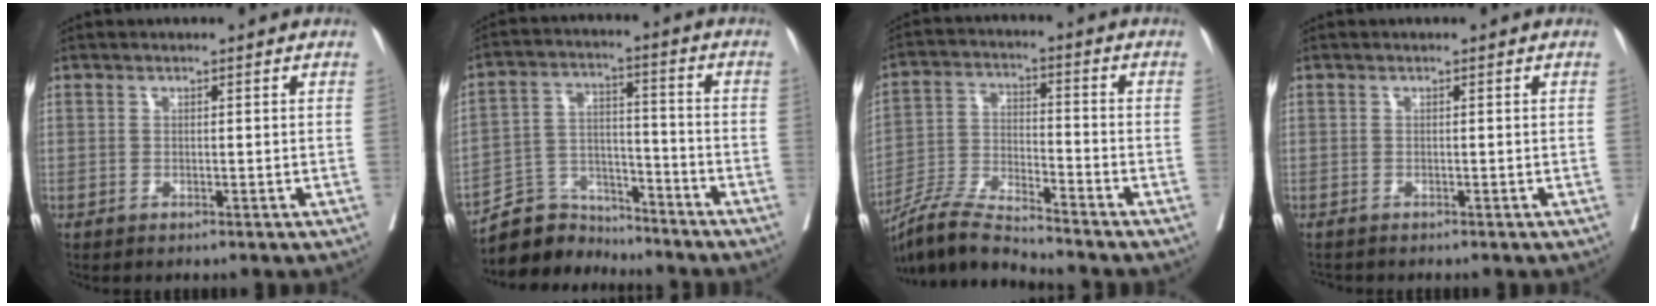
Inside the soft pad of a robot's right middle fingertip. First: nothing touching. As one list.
[{"total": 8.4, "force": [-8.0, 2.6, -0.3], "torque": [0.006, 0.029, -0.148]}, {"total": 9.3, "force": [-8.8, -0.2, 2.9], "torque": [-0.060, -0.008, -0.169]}, {"total": 0.8, "force": [-0.7, 0.2, 0.0], "torque": [-0.006, -0.002, -0.016]}]